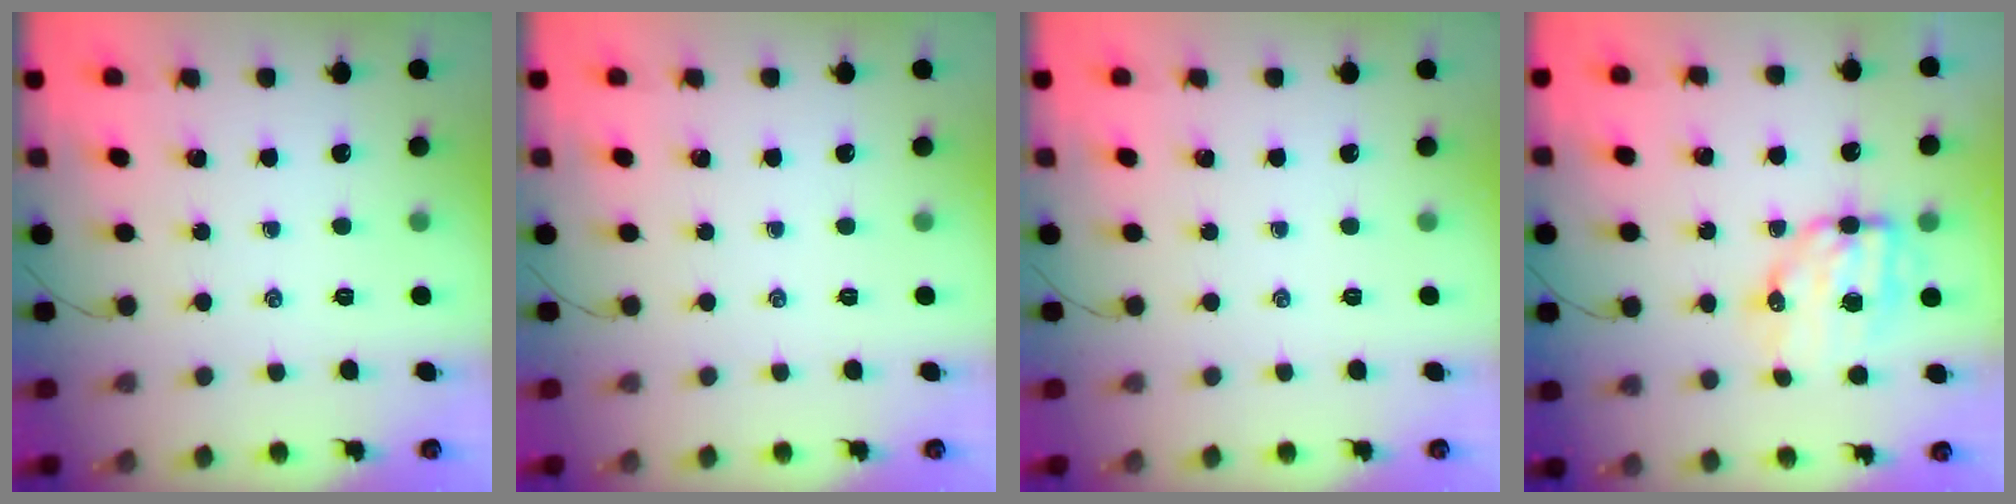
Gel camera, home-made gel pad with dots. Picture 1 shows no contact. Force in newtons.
{"total": 0.0}
{"total": 0.0}
{"total": 9.4, "press": 9.1, "slide": 2.2}